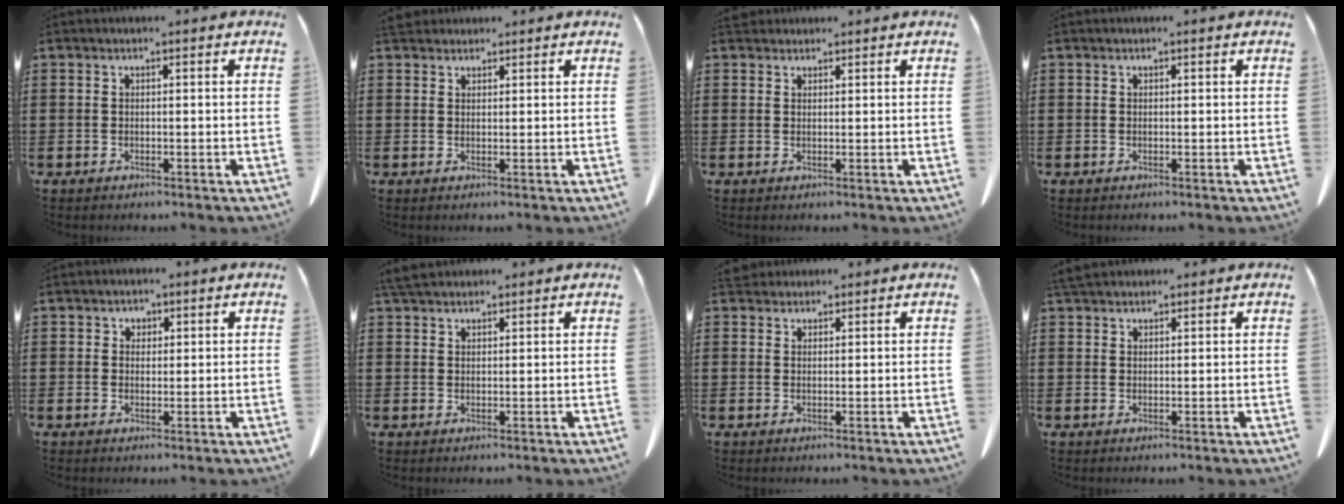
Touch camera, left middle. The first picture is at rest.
{"total": 2.5, "force": [2.2, 1.0, 0.7], "torque": [-0.021, 0.001, 0.044]}
{"total": 1.7, "force": [1.6, 0.7, 0.2], "torque": [-0.009, 0.002, 0.032]}
{"total": 0.0}
{"total": 1.2, "force": [0.8, 0.9, 0.3], "torque": [0.000, -0.001, 0.014]}
{"total": 3.4, "force": [3.0, 0.9, 1.3], "torque": [-0.033, -0.001, 0.060]}
{"total": 2.6, "force": [2.3, 1.0, 0.6], "torque": [-0.019, 0.001, 0.046]}
{"total": 2.8, "force": [2.5, 0.8, 1.0], "torque": [-0.028, 0.001, 0.050]}